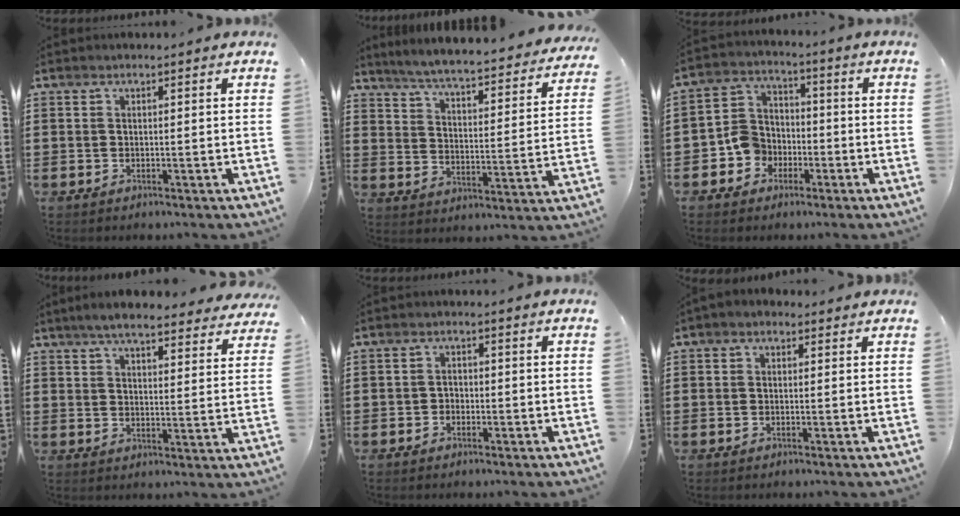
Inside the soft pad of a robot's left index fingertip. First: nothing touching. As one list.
[{"total": 4.7, "force": [4.4, -0.6, 1.4], "torque": [-0.051, -0.042, 0.069]}, {"total": 6.5, "force": [-2.4, 5.7, 2.0], "torque": [-0.071, 0.013, -0.049]}, {"total": 6.1, "force": [5.5, 0.6, 2.5], "torque": [-0.068, -0.018, 0.098]}, {"total": 1.3, "force": [-0.8, 1.0, 0.2], "torque": [-0.009, 0.003, -0.019]}, {"total": 1.0, "force": [0.3, 0.8, 0.6], "torque": [-0.012, 0.007, 0.005]}]